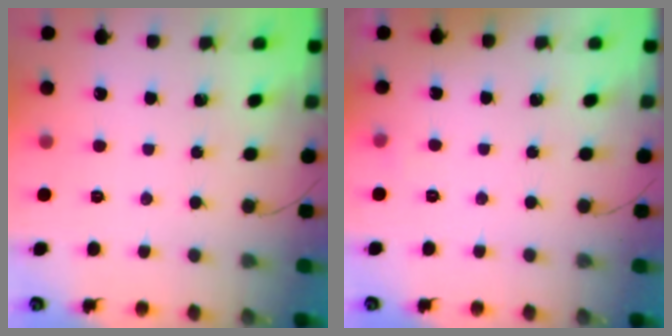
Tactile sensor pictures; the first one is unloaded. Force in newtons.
{"total": 2.5, "press": 2.4, "slide": 1.0}